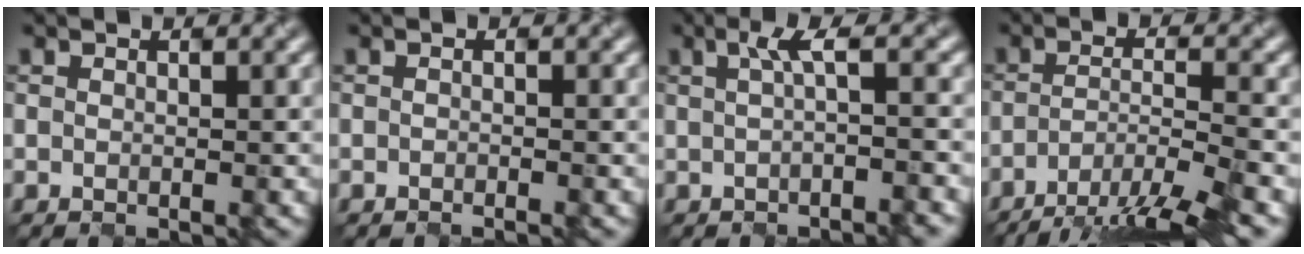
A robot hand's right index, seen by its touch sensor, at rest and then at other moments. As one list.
[{"total": 0.8, "force": [-0.3, 0.3, 0.6], "torque": [-0.003, -0.002, -0.014]}, {"total": 3.4, "force": [-0.2, 0.7, 3.4], "torque": [-0.045, 0.008, 0.002]}, {"total": 8.4, "force": [-5.9, 1.6, 5.8], "torque": [-0.090, -0.005, -0.096]}]